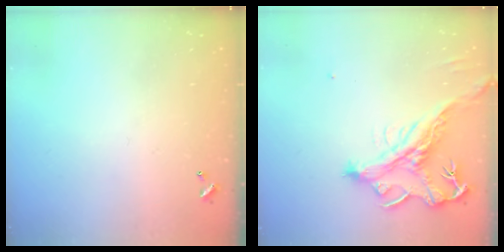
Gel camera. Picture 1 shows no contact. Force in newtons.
{"total": 2.1, "press": 1.8, "slide": 1.2}